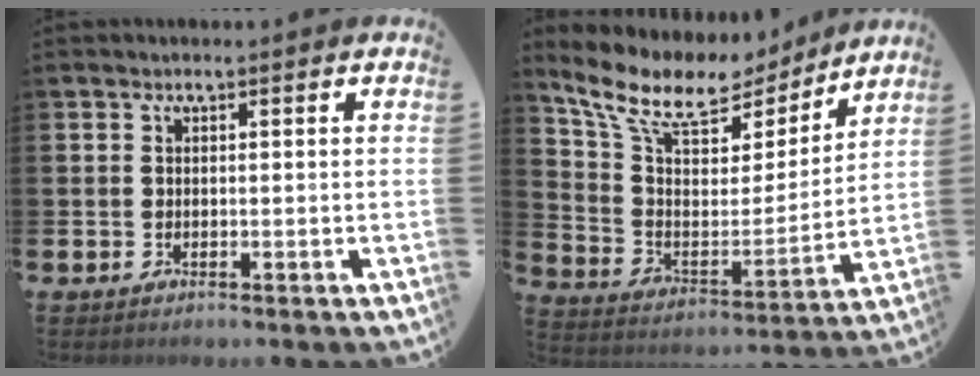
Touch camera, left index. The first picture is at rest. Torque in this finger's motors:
{"motor_torque": [0.76, -1.38, 1.00, 0.21]}